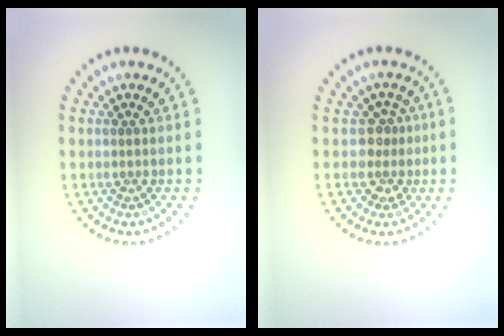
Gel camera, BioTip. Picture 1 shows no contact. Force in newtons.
{"total": 2.1, "press": 1.6, "slide": 1.4}